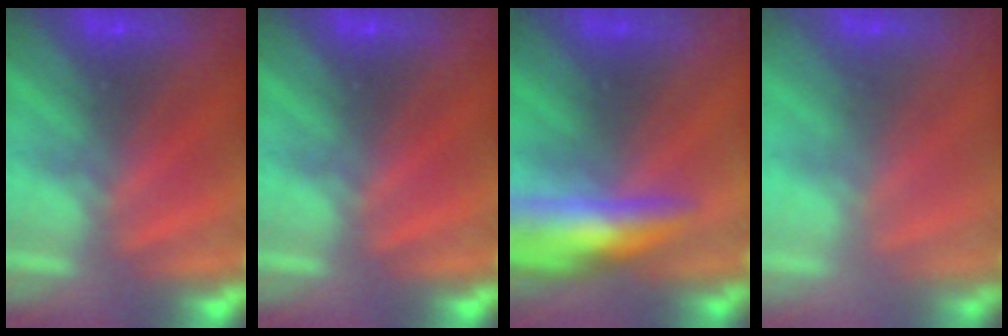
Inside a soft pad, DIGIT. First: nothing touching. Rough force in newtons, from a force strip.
{"total": 0.0}
{"total": 8.9}
{"total": 2.5}